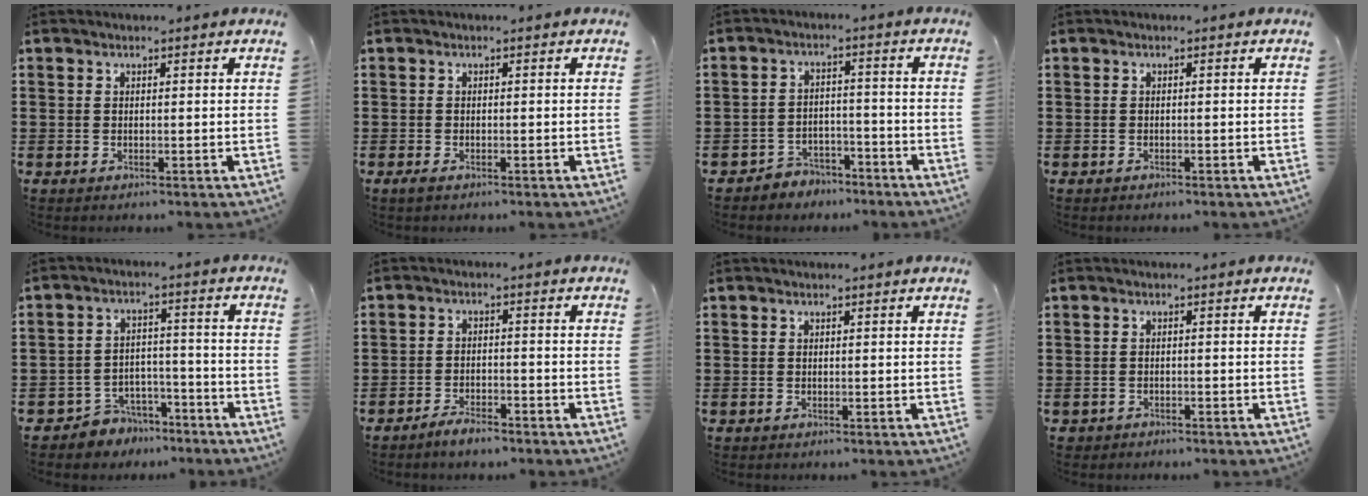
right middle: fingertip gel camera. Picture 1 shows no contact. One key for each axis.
{"total": 0.8, "fx": -0.6, "fy": 0.4, "fz": 0.5, "tx": -0.011, "ty": -0.002, "tz": -0.012}
{"total": 3.7, "fx": -3.6, "fy": 1.1, "fz": 0.0, "tx": -0.008, "ty": 0.004, "tz": -0.076}
{"total": 0.5, "fx": -0.5, "fy": 0.2, "fz": 0.1, "tx": -0.002, "ty": 0.001, "tz": -0.011}
{"total": 5.0, "fx": -4.6, "fy": 1.8, "fz": 0.2, "tx": -0.019, "ty": 0.011, "tz": -0.096}
{"total": 3.0, "fx": -2.8, "fy": 0.7, "fz": 0.9, "tx": -0.018, "ty": 0.008, "tz": -0.055}
{"total": 0.0}
{"total": 1.2, "fx": -1.1, "fy": 0.5, "fz": -0.1, "tx": -0.003, "ty": 0.003, "tz": -0.026}